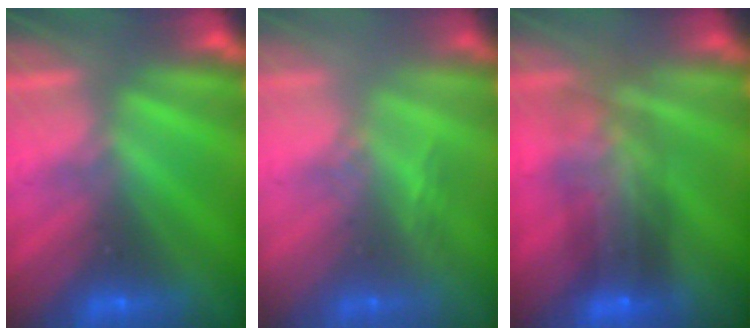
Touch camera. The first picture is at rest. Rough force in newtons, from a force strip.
{"total": 2.9}
{"total": 7.0}